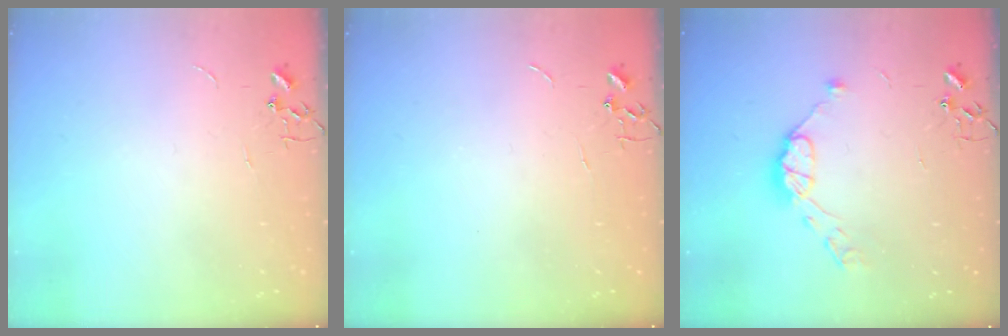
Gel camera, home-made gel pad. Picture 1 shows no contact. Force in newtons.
{"total": 0.0}
{"total": 9.5, "press": 9.5, "slide": 0.3}